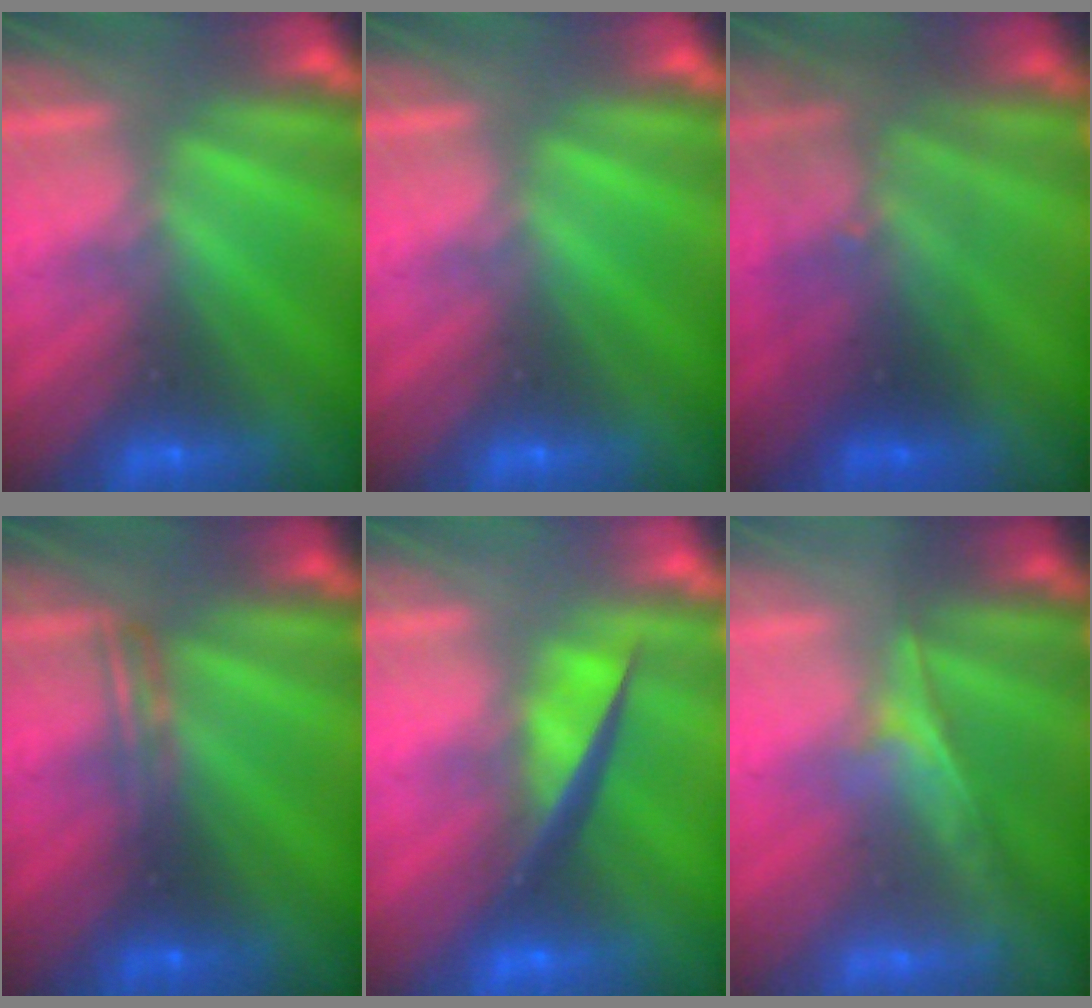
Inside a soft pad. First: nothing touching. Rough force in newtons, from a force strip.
{"total": 0.0}
{"total": 2.9}
{"total": 2.4}
{"total": 4.5}
{"total": 1.9}